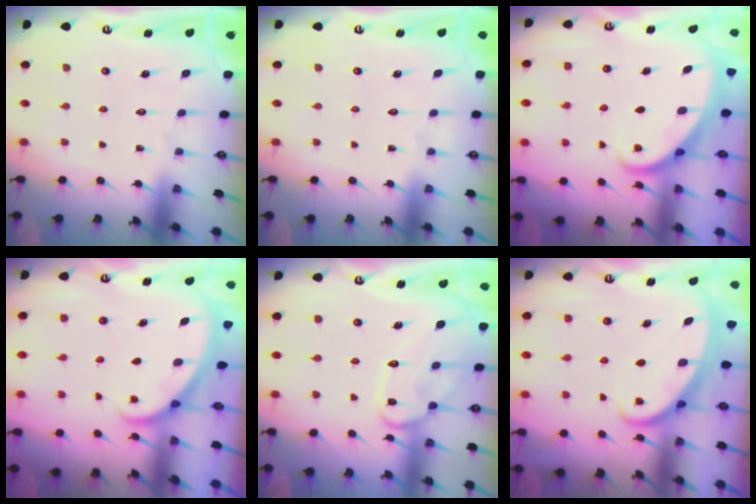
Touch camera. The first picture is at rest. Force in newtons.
{"total": 0.0}
{"total": 2.7, "press": 2.7, "slide": 0.2}
{"total": 1.5, "press": 1.5, "slide": 0.1}
{"total": 12.9, "press": 12.9, "slide": 0.9}
{"total": 4.0, "press": 4.0, "slide": 0.3}